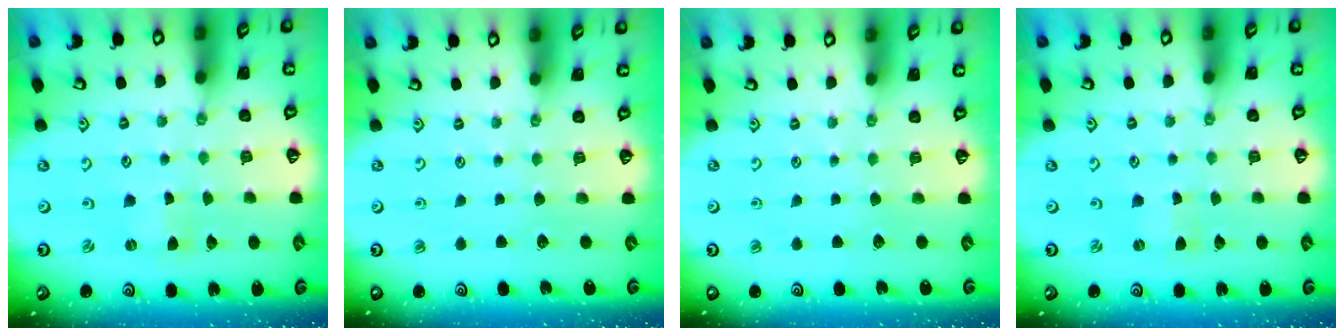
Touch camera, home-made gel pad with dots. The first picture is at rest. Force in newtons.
{"total": 0.0}
{"total": 0.0}
{"total": 0.0}